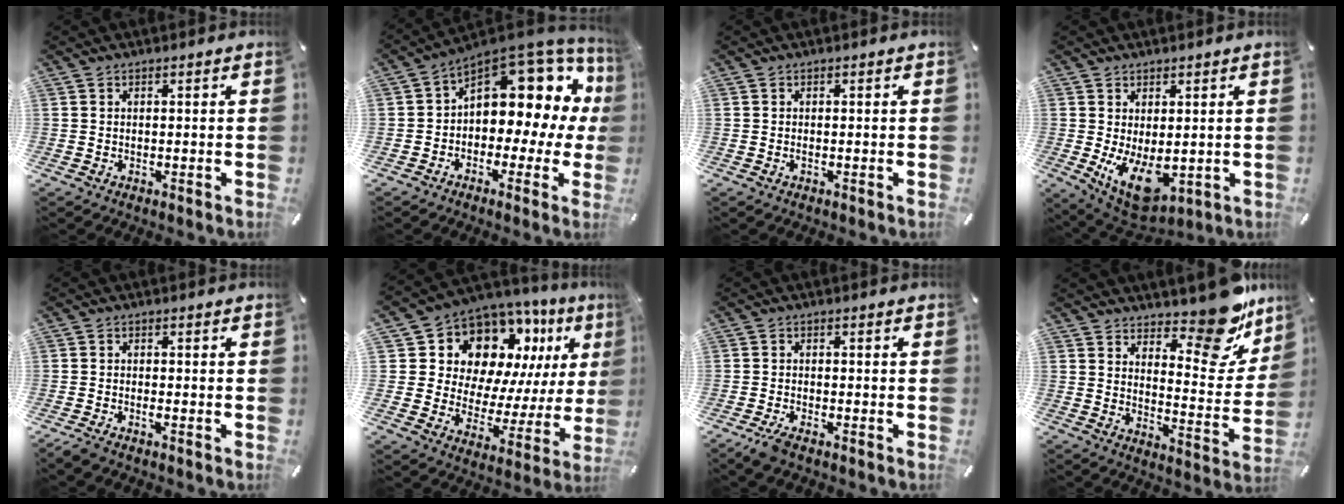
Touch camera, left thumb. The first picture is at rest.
{"total": 11.5, "force": [5.4, 7.6, 6.7], "torque": [-0.085, -0.060, 0.090]}
{"total": 0.6, "force": [-0.3, 0.3, 0.5], "torque": [-0.011, -0.004, -0.004]}
{"total": 9.7, "force": [-0.7, 6.1, 7.5], "torque": [-0.121, -0.014, -0.007]}
{"total": 1.6, "force": [-1.2, 0.3, 1.0], "torque": [-0.016, 0.000, -0.020]}
{"total": 13.3, "force": [8.3, 9.2, 4.9], "torque": [-0.079, -0.086, 0.147]}
{"total": 3.0, "force": [-2.1, 0.8, 1.9], "torque": [-0.042, 0.002, -0.042]}
{"total": 15.1, "force": [11.8, 6.2, 7.0], "torque": [-0.077, -0.112, 0.200]}